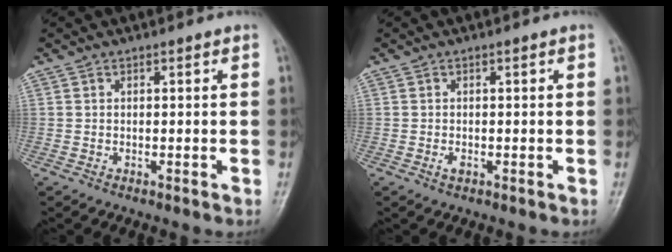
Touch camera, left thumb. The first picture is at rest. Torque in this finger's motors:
{"motor_torque": [-0.02, 0.15, 0.21, 0.05, 0.00]}